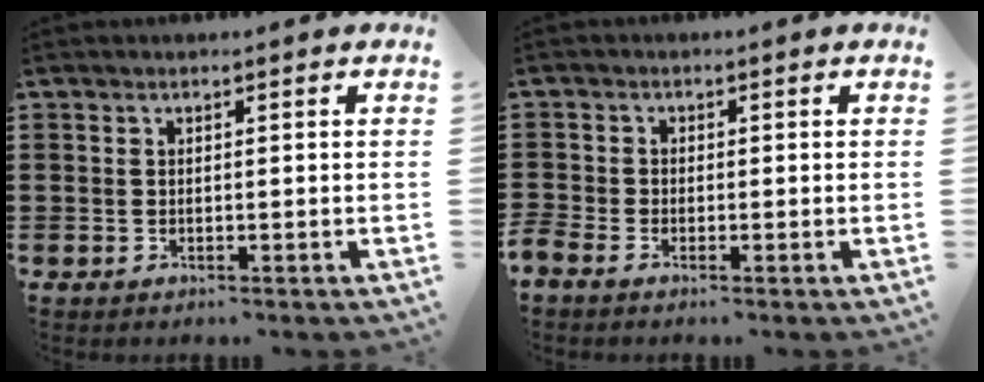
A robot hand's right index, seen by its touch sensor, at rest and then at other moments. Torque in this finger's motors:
{"motor_torque": [-0.98, 1.16, -1.05, -0.21]}